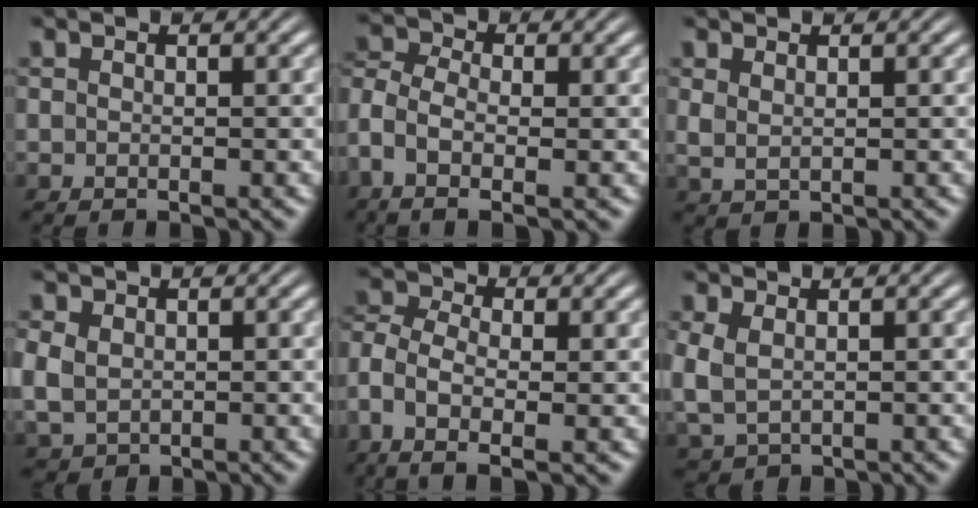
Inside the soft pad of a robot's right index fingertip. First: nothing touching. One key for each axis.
{"total": 5.4, "fx": -0.5, "fy": 3.9, "fz": 3.7, "tx": -0.109, "ty": -0.019, "tz": -0.008}
{"total": 1.4, "fx": 0.9, "fy": 0.7, "fz": 0.8, "tx": -0.020, "ty": -0.006, "tz": 0.026}
{"total": 4.1, "fx": -0.2, "fy": 3.7, "fz": 1.7, "tx": -0.056, "ty": -0.023, "tz": 0.012}
{"total": 6.5, "fx": -1.0, "fy": 4.4, "fz": 4.6, "tx": -0.131, "ty": -0.034, "tz": -0.005}
{"total": 4.1, "fx": 0.1, "fy": 3.6, "fz": 2.0, "tx": -0.064, "ty": -0.019, "tz": 0.017}